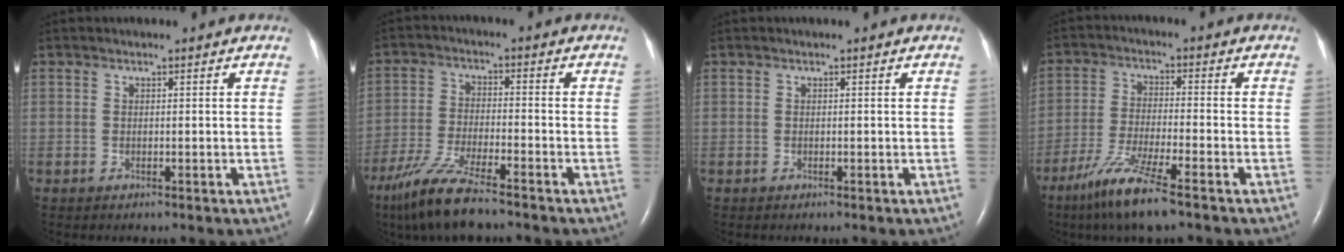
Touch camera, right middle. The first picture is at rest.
{"total": 9.5, "force": [-7.3, 1.0, 6.1], "torque": [-0.130, -0.029, -0.137]}
{"total": 0.0}
{"total": 9.1, "force": [-6.2, 0.2, 6.6], "torque": [-0.143, -0.028, -0.121]}